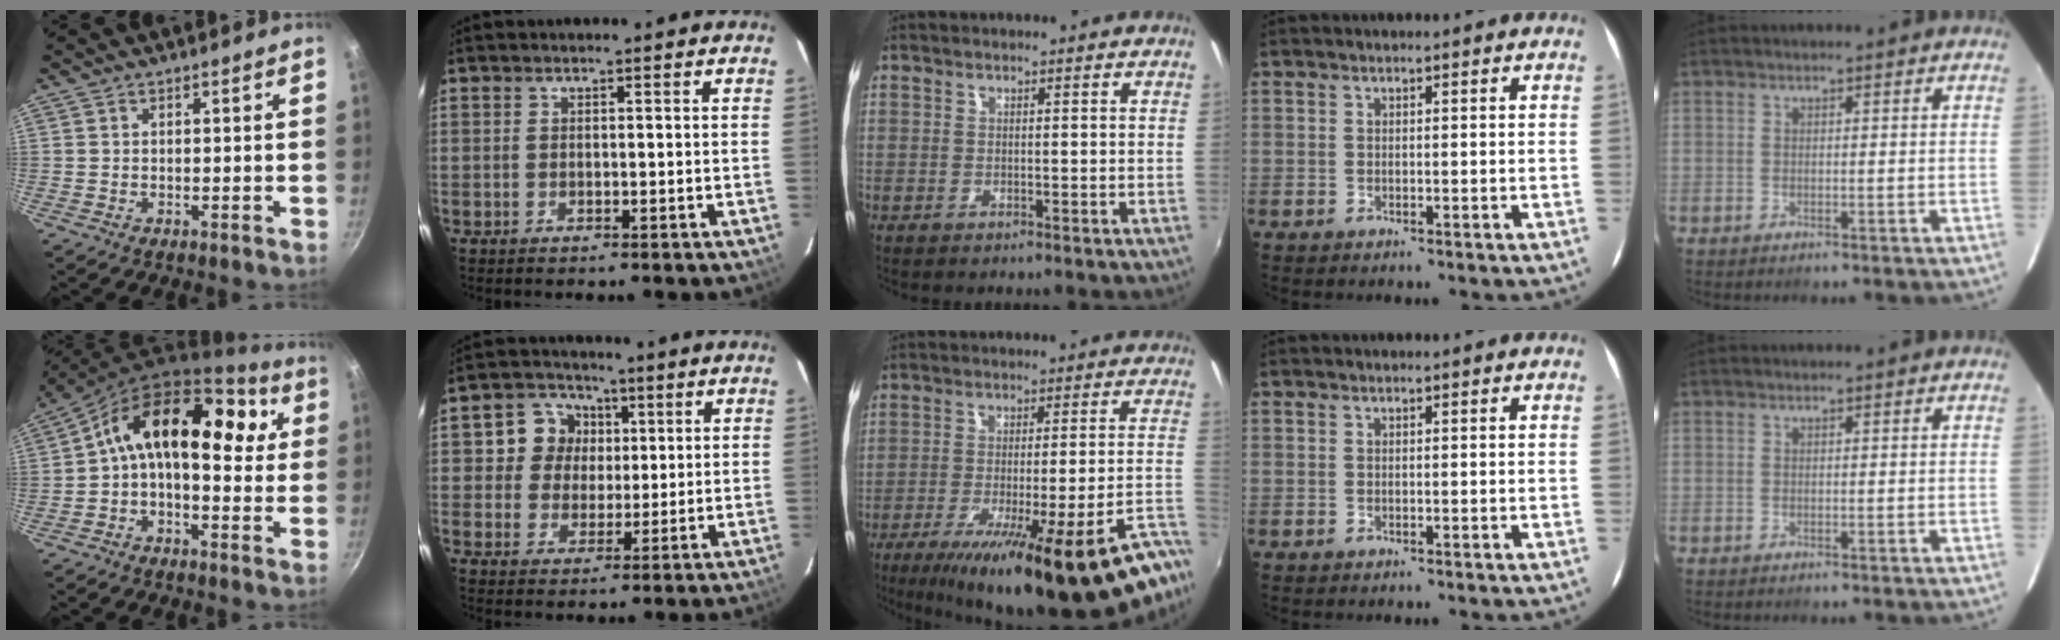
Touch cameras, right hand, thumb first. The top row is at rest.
{"thumb": {"total": 15.6, "force": [2.5, 9.5, 12.1], "torque": [-0.157, 0.034, 0.011]}, "index": {"total": 7.6, "force": [1.7, 7.1, 2.0], "torque": [-0.046, 0.022, 0.027]}, "middle": {"total": 27.2, "force": [-19.8, 4.4, 18.1], "torque": [-0.259, -0.055, -0.272]}}